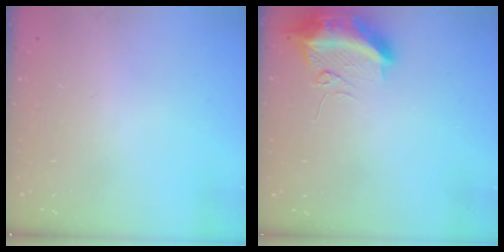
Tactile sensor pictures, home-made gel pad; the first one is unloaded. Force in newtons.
{"total": 11.0, "press": 10.9, "slide": 1.3}